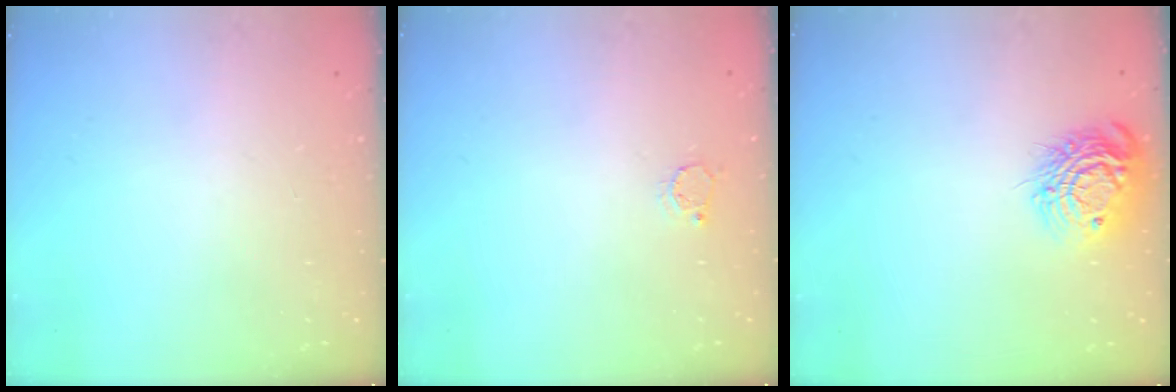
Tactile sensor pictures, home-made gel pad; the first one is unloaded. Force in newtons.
{"total": 2.6, "press": 2.6, "slide": 0.3}
{"total": 12.5, "press": 12.5, "slide": 0.8}